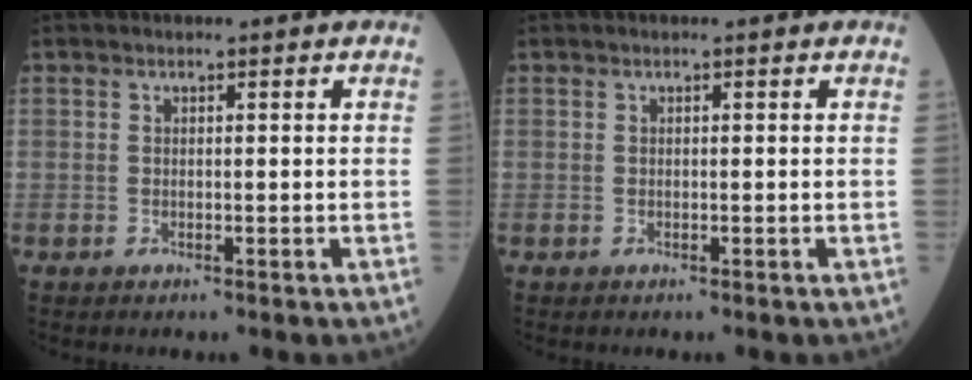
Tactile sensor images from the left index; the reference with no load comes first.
{"total": 0.0}